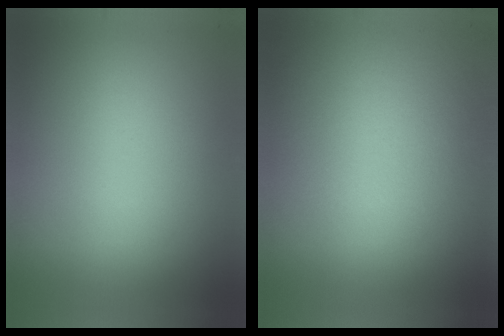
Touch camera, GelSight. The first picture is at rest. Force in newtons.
{"total": 2.7}